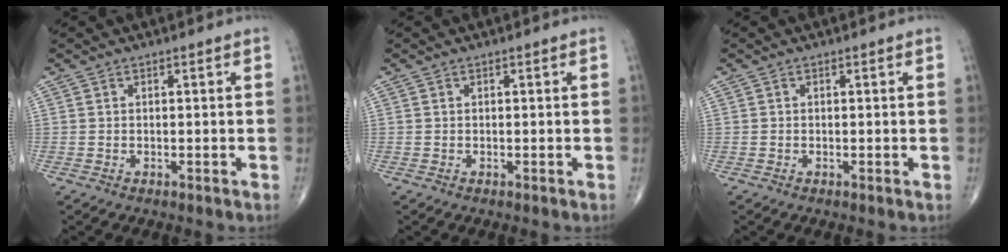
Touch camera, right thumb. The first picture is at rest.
{"total": 0.0}
{"total": 0.0}